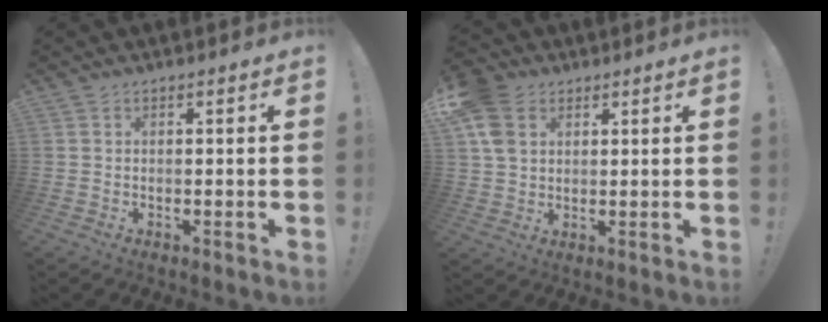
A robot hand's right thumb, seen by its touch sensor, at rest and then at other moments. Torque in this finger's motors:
{"motor_torque": [0.83, 0.97, -0.14, 0.21, -0.20]}